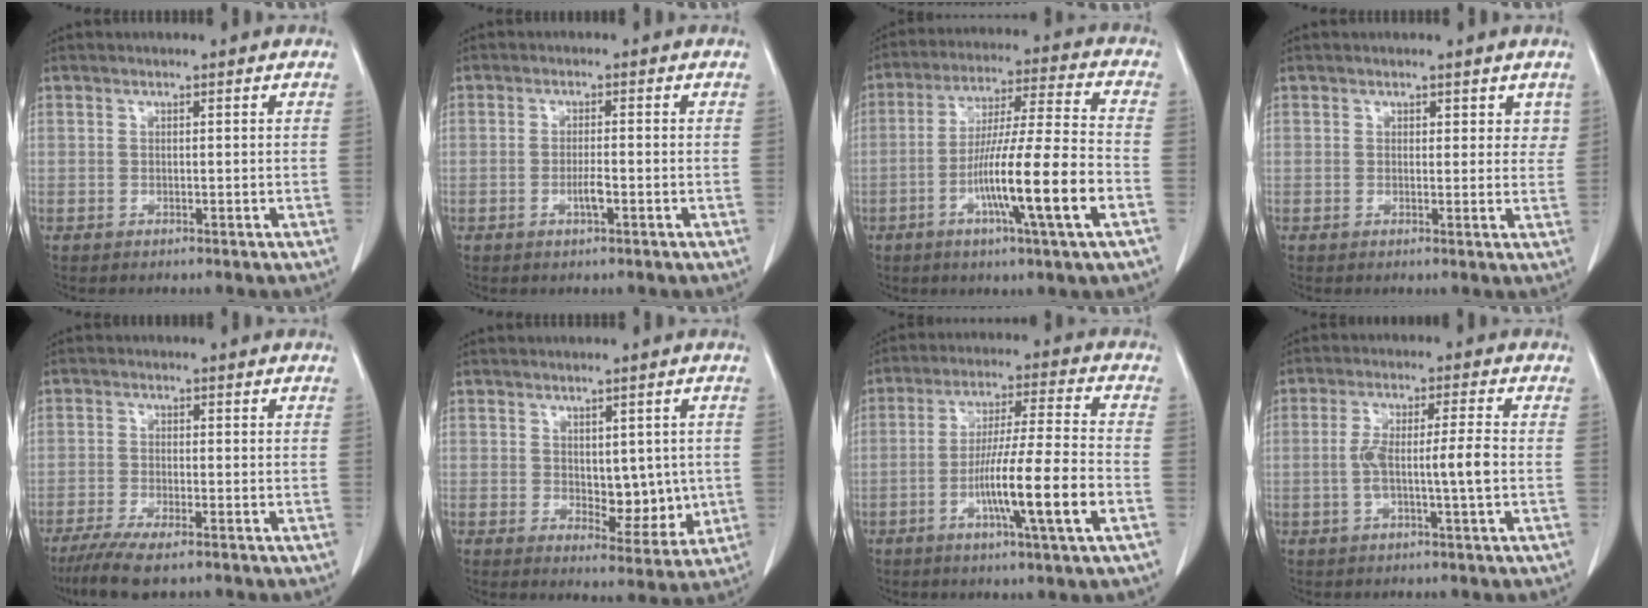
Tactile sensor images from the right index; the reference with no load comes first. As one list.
[{"total": 2.3, "force": [-0.8, 0.2, 2.1], "torque": [-0.042, -0.002, -0.015]}, {"total": 15.3, "force": [-5.2, -0.5, 14.4], "torque": [-0.256, -0.009, -0.093]}, {"total": 0.9, "force": [0.4, 0.6, 0.5], "torque": [-0.001, 0.001, 0.004]}, {"total": 7.8, "force": [-5.8, 1.4, 5.1], "torque": [-0.086, -0.019, -0.094]}, {"total": 6.5, "force": [0.2, 3.5, 5.5], "torque": [-0.064, -0.007, 0.016]}, {"total": 12.9, "force": [-4.3, -0.5, 12.2], "torque": [-0.216, -0.007, -0.079]}, {"total": 6.5, "force": [-1.1, 0.0, 6.4], "torque": [-0.128, 0.011, -0.017]}]